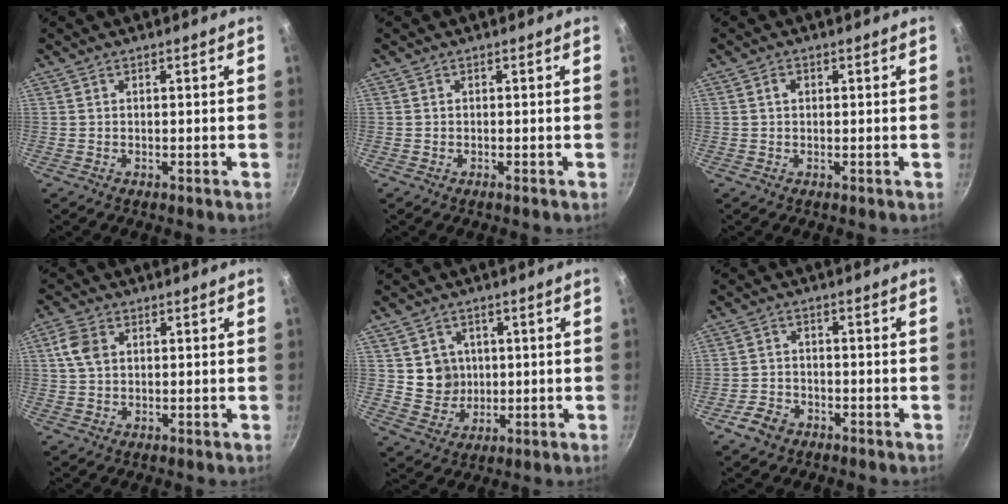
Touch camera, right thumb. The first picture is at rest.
{"total": 0.0}
{"total": 1.3, "force": [0.3, 1.0, 0.8], "torque": [-0.011, 0.006, 0.004]}
{"total": 4.9, "force": [1.2, 3.5, 3.2], "torque": [-0.059, 0.005, 0.018]}
{"total": 6.8, "force": [1.0, 6.3, 2.4], "torque": [-0.016, -0.003, 0.026]}
{"total": 5.0, "force": [-3.0, 3.4, 2.0], "torque": [-0.033, 0.029, -0.054]}